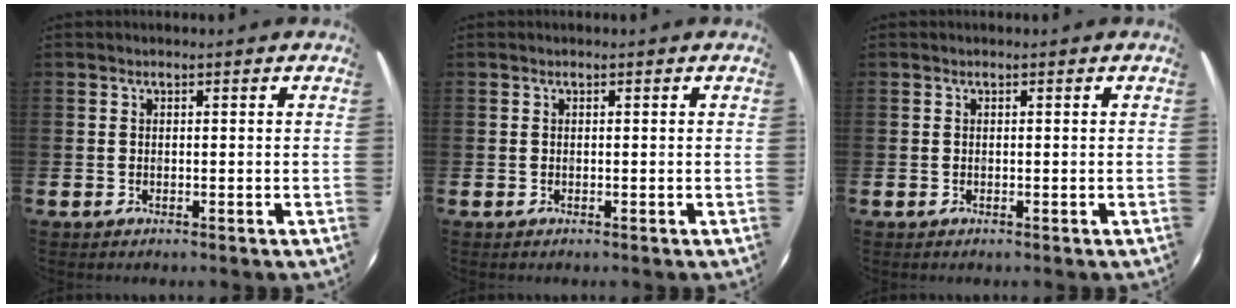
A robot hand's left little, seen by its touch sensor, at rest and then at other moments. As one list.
[{"total": 0.0}, {"total": 0.0}]